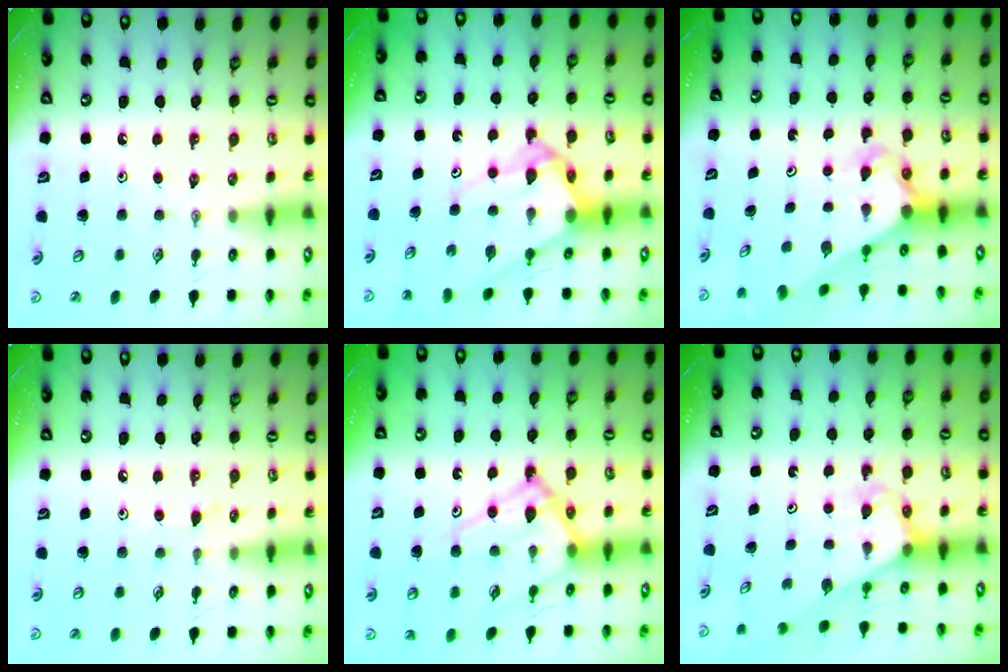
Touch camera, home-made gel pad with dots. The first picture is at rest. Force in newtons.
{"total": 11.3, "press": 11.2, "slide": 1.1}
{"total": 3.1, "press": 3.1, "slide": 0.2}
{"total": 5.2, "press": 5.1, "slide": 0.6}
{"total": 16.9, "press": 16.9, "slide": 1.5}
{"total": 3.1, "press": 3.1, "slide": 0.2}